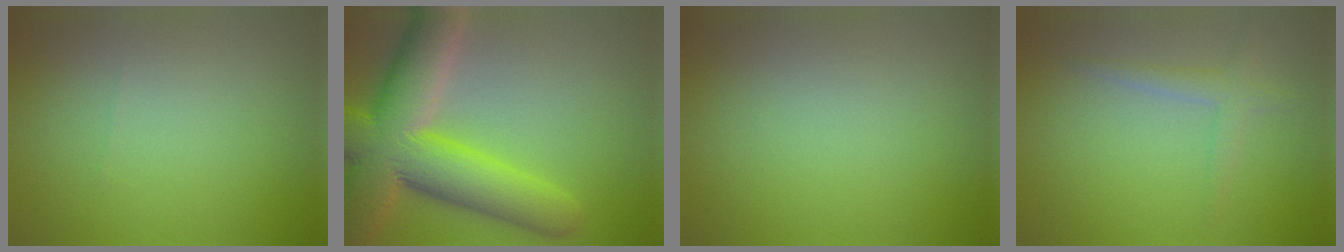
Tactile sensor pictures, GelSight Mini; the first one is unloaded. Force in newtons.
{"total": 11.7, "press": 11.6, "slide": 0.5}
{"total": 0.0}
{"total": 1.8, "press": 1.8, "slide": 0.0}